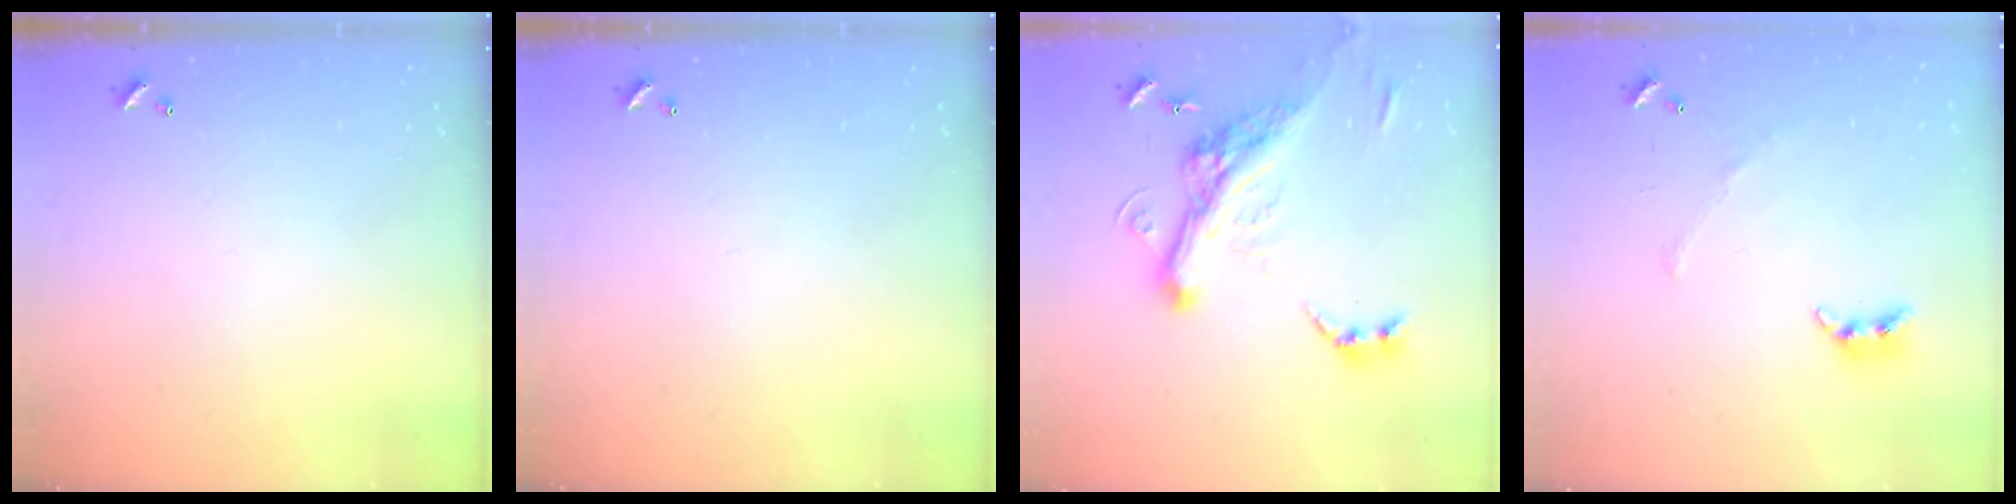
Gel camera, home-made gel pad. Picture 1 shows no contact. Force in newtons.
{"total": 0.0}
{"total": 10.6, "press": 10.4, "slide": 2.2}
{"total": 3.7, "press": 3.6, "slide": 0.9}